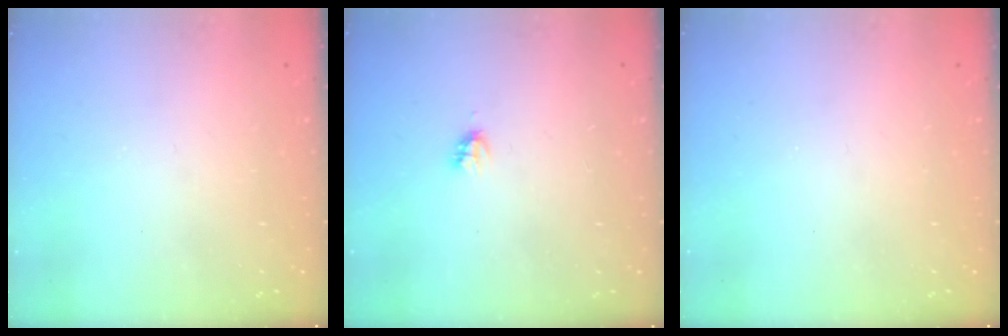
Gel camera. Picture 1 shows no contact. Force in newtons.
{"total": 2.7, "press": 2.7, "slide": 0.2}
{"total": 0.0}